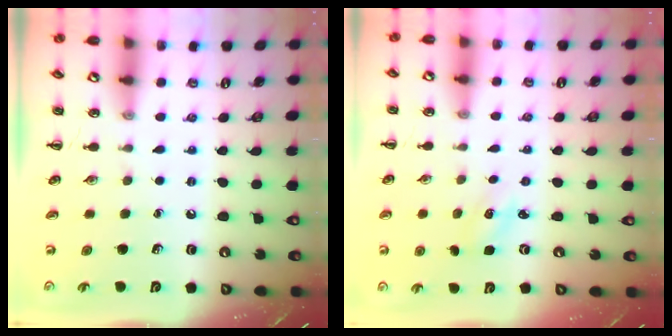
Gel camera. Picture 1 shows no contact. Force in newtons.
{"total": 2.1, "press": 2.0, "slide": 0.6}